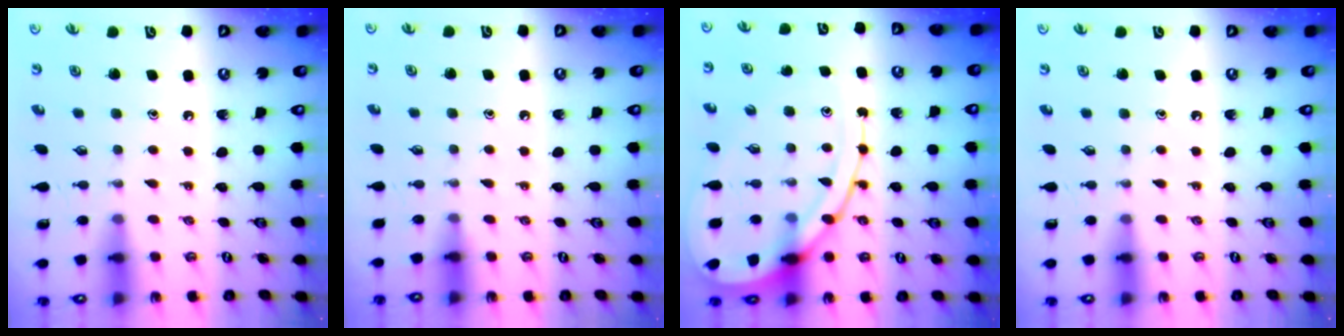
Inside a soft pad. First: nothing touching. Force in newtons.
{"total": 3.0, "press": 2.9, "slide": 0.5}
{"total": 16.3, "press": 16.2, "slide": 1.4}
{"total": 0.0}